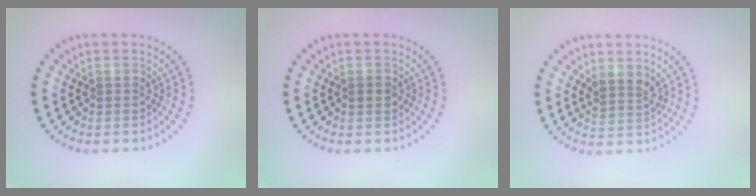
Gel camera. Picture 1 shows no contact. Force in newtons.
{"total": 0.7, "press": 0.7, "slide": 0.1}
{"total": 2.0, "press": 1.7, "slide": 1.1}